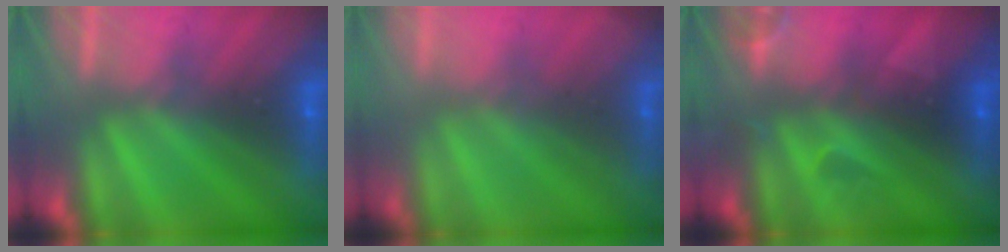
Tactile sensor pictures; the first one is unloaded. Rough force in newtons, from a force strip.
{"total": 1.8}
{"total": 2.4}